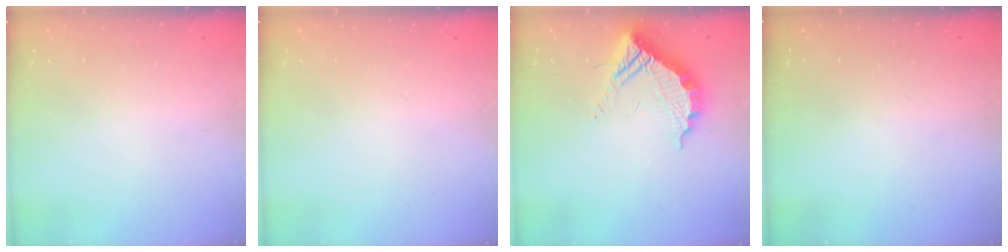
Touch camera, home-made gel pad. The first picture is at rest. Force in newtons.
{"total": 0.0}
{"total": 14.5, "press": 14.4, "slide": 1.4}
{"total": 2.9, "press": 2.8, "slide": 0.8}